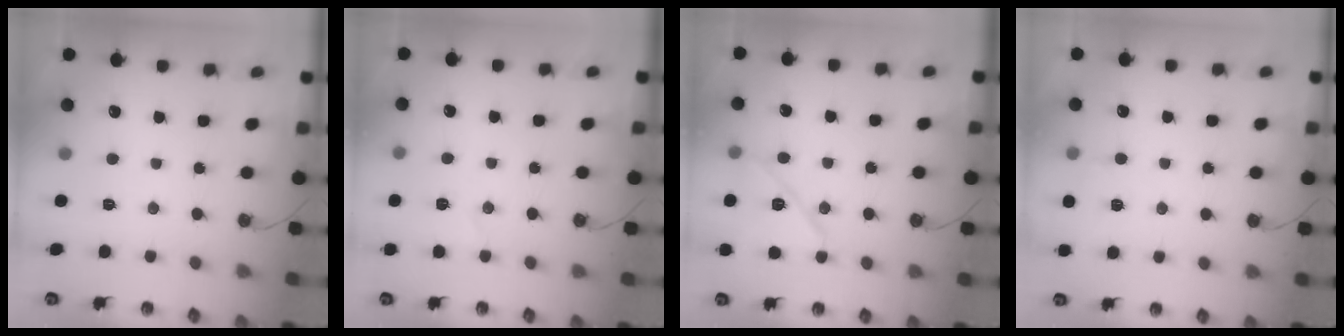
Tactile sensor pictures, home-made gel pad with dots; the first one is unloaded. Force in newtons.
{"total": 5.7, "press": 5.4, "slide": 1.8}
{"total": 12.6, "press": 12.6, "slide": 0.8}
{"total": 3.9, "press": 2.8, "slide": 2.8}